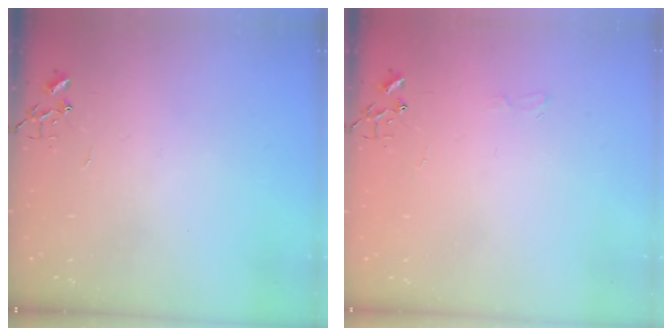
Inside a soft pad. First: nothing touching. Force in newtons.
{"total": 4.8, "press": 4.8, "slide": 0.6}